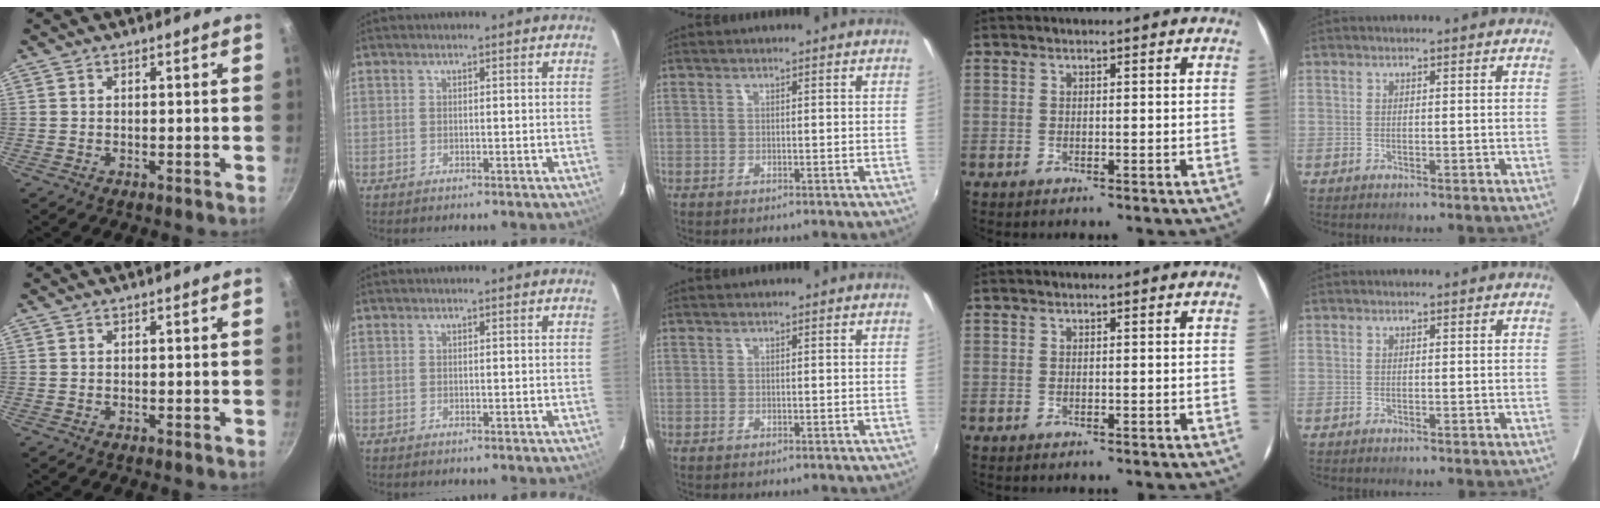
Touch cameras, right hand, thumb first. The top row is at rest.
{}